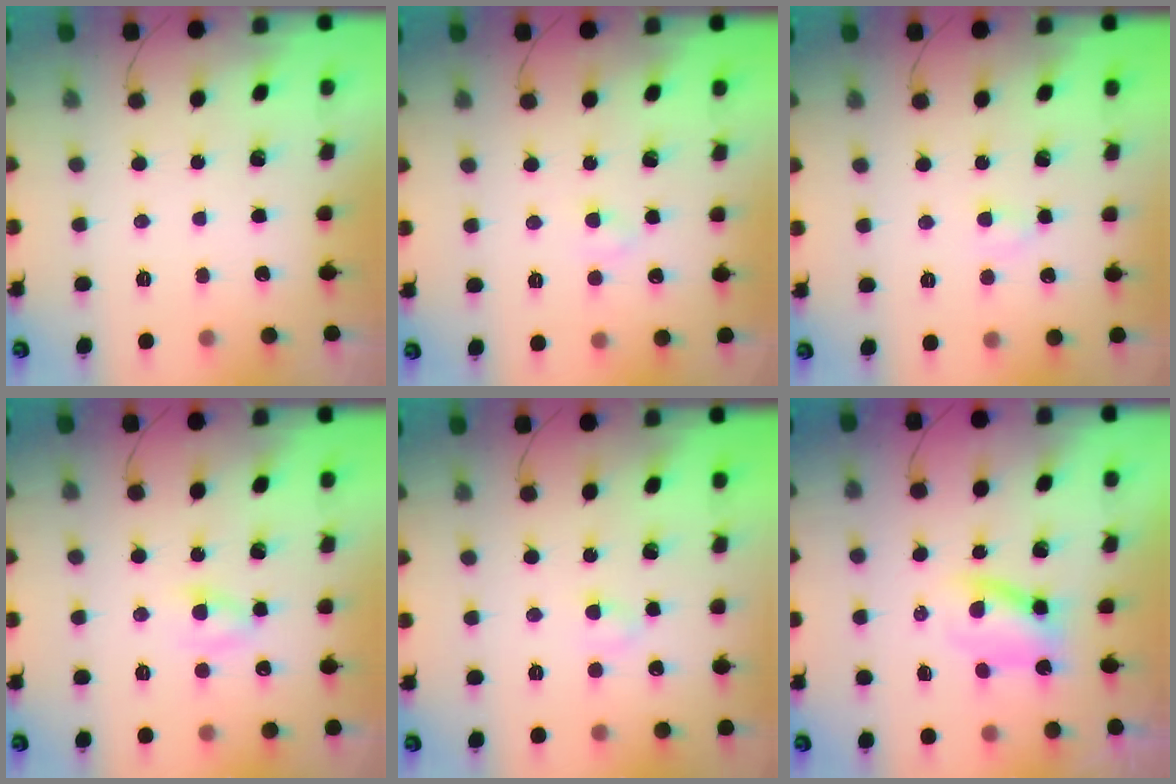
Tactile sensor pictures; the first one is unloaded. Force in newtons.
{"total": 1.8, "press": 1.6, "slide": 0.8}
{"total": 2.6, "press": 2.4, "slide": 0.9}
{"total": 2.7, "press": 2.4, "slide": 1.2}
{"total": 2.5, "press": 2.4, "slide": 0.9}
{"total": 2.8, "press": 2.7, "slide": 0.7}